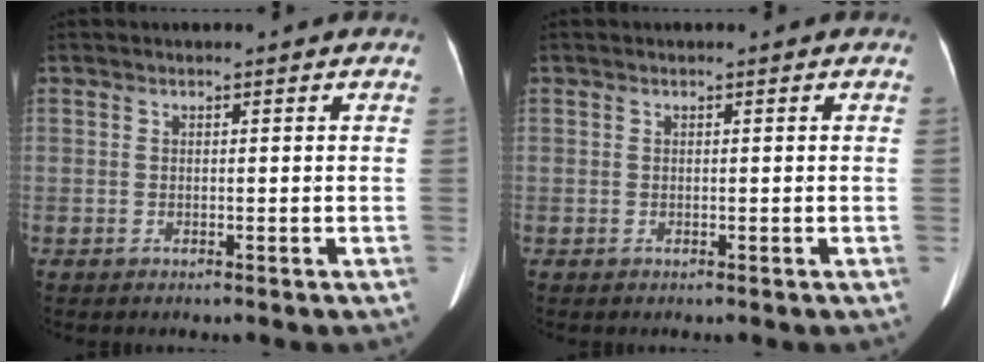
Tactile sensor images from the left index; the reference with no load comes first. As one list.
[{"total": 0.0}]